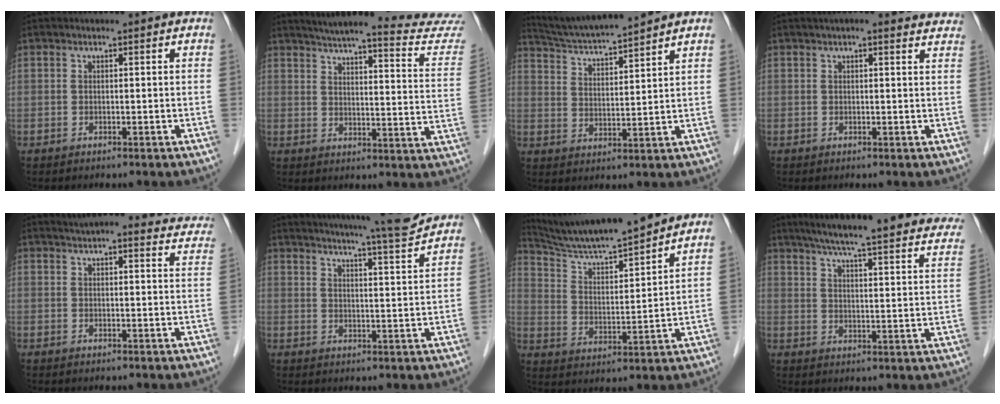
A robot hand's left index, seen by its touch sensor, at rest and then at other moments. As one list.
[{"total": 23.0, "force": [21.9, 0.1, 7.2], "torque": [-0.097, -0.090, 0.256]}, {"total": 10.3, "force": [9.5, -1.1, 3.7], "torque": [-0.072, 0.013, 0.170]}, {"total": 8.9, "force": [8.0, 2.0, 3.4], "torque": [-0.026, 0.019, 0.075]}, {"total": 15.2, "force": [14.5, 2.7, 3.6], "torque": [-0.022, -0.011, 0.153]}, {"total": 13.3, "force": [12.4, -0.8, 4.7], "torque": [-0.077, -0.026, 0.163]}, {"total": 14.6, "force": [13.6, -0.9, 5.3], "torque": [-0.109, 0.004, 0.231]}, {"total": 31.1, "force": [26.9, 3.3, 15.3], "torque": [-0.205, -0.039, 0.323]}]